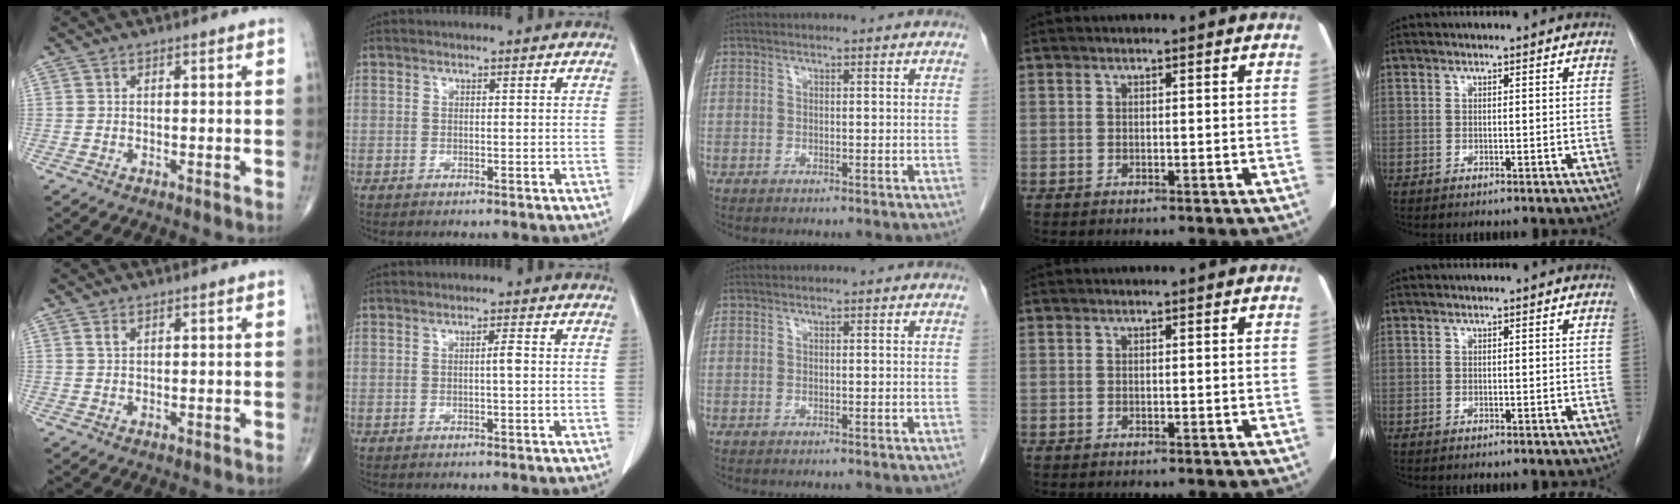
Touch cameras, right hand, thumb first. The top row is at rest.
{"thumb": {"total": 1.4, "force": [0.8, 0.8, 0.9], "torque": [-0.018, 0.003, 0.017]}, "index": {"total": 1.4, "force": [-0.1, 0.0, 1.4], "torque": [-0.024, 0.002, -0.001]}}